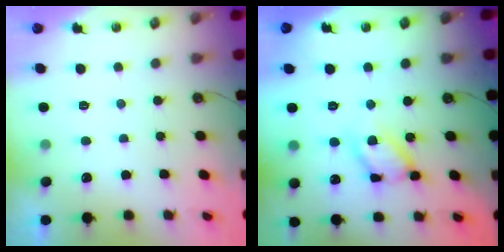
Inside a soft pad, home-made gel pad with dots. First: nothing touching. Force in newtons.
{"total": 13.7, "press": 13.7, "slide": 1.1}